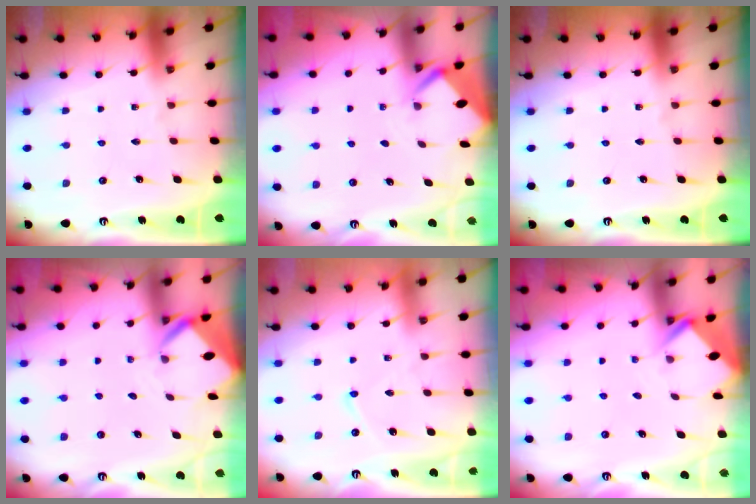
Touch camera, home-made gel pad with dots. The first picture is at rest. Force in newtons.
{"total": 2.8, "press": 2.8, "slide": 0.2}
{"total": 0.0}
{"total": 2.9, "press": 2.9, "slide": 0.1}
{"total": 3.6, "press": 3.6, "slide": 0.3}
{"total": 2.7, "press": 2.7, "slide": 0.2}